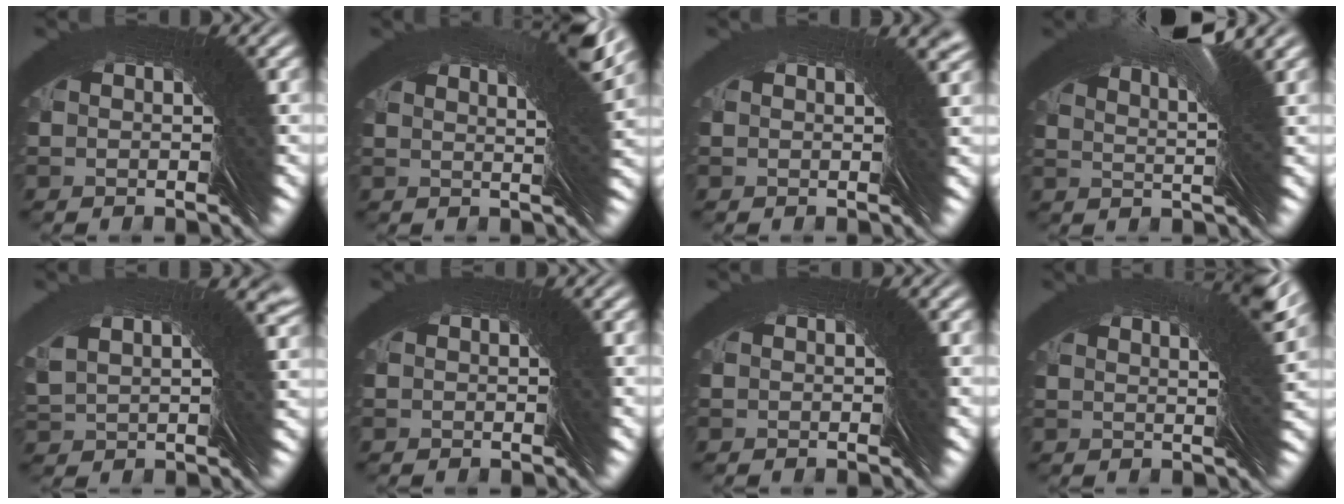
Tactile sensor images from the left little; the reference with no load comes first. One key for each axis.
{"total": 6.2, "fx": 2.6, "fy": -5.5, "fz": -0.9, "tx": 0.054, "ty": 0.058, "tz": 0.029}
{"total": 3.1, "fx": 0.2, "fy": -2.7, "fz": -1.6, "tx": 0.047, "ty": 0.016, "tz": 0.004}
{"total": 6.7, "fx": 4.1, "fy": -5.3, "fz": -0.3, "tx": 0.011, "ty": 0.057, "tz": 0.059}
{"total": 3.8, "fx": 2.2, "fy": -3.0, "fz": -0.7, "tx": 0.026, "ty": 0.025, "tz": 0.036}
{"total": 0.0}
{"total": 0.0}
{"total": 5.5, "fx": 2.2, "fy": -4.9, "fz": -0.7, "tx": 0.048, "ty": 0.054, "tz": 0.025}